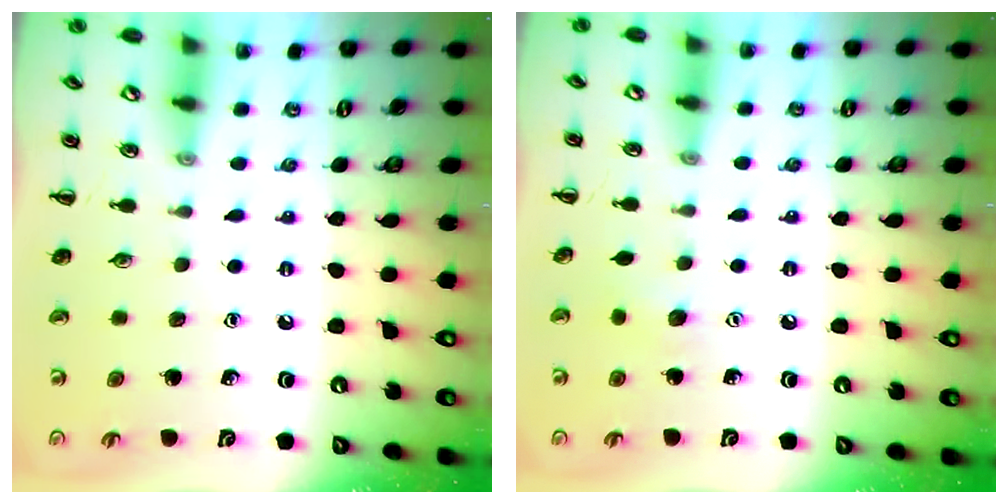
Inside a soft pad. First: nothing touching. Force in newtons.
{"total": 3.0, "press": 2.9, "slide": 0.6}